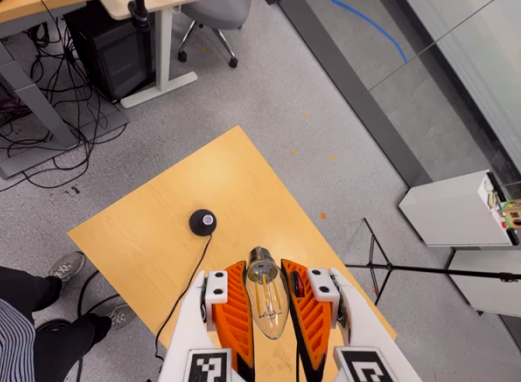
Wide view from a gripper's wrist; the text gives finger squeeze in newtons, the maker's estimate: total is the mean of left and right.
{"total": 24.0, "left": 25.8, "right": 22.2}